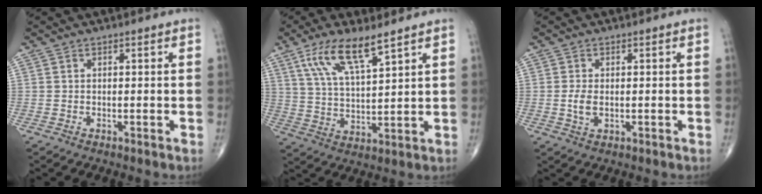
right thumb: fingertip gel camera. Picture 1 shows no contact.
{"total": 10.7, "force": [6.5, 2.8, 8.0], "torque": [-0.152, -0.027, 0.133]}
{"total": 2.9, "force": [-0.2, 1.6, 2.4], "torque": [-0.052, -0.005, -0.004]}